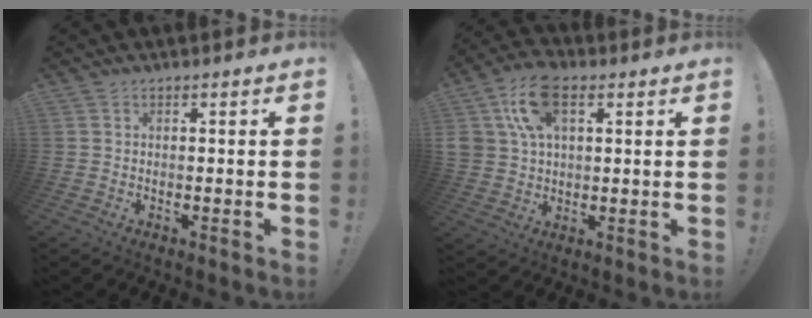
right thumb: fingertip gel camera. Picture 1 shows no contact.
{"total": 13.6, "force": [4.8, 8.7, 9.2], "torque": [-0.182, -0.002, 0.089]}